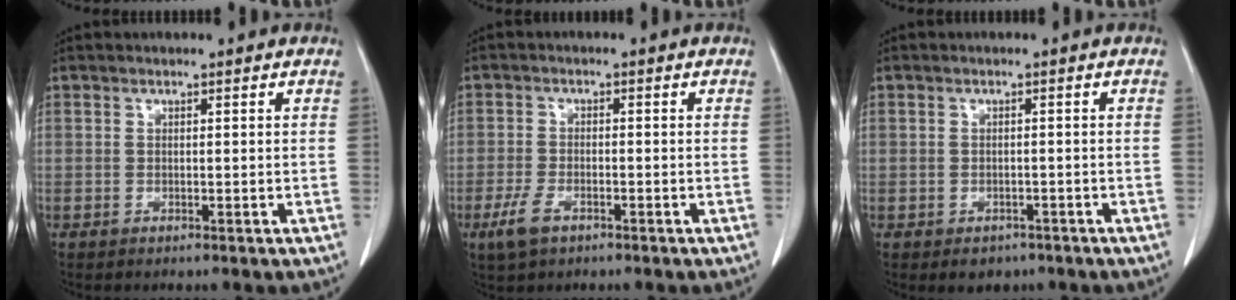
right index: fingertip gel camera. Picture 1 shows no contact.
{"total": 4.1, "force": [-2.3, 1.9, 2.8], "torque": [-0.062, -0.003, -0.041]}
{"total": 2.9, "force": [-1.8, 2.2, 0.6], "torque": [0.000, 0.007, -0.018]}